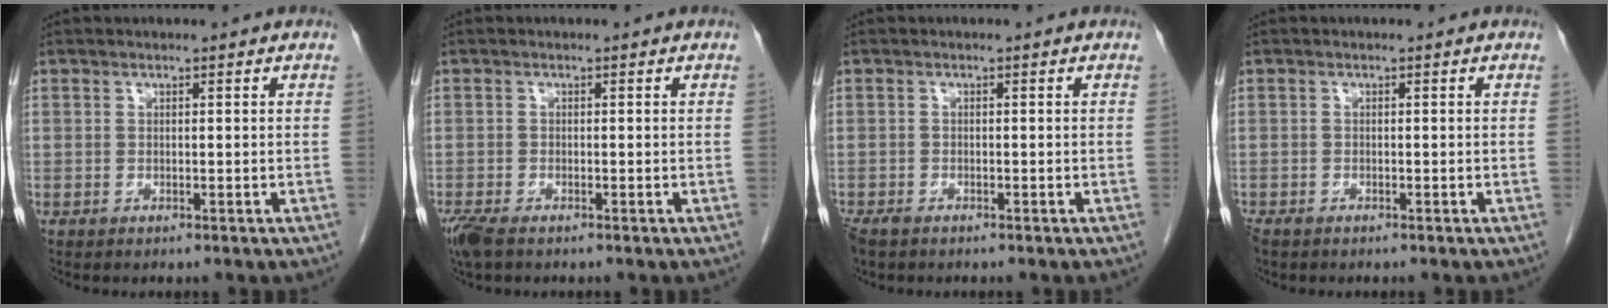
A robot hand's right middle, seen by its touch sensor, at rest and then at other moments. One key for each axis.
{"total": 3.7, "fx": -2.6, "fy": 1.2, "fz": 2.3, "tx": -0.056, "ty": -0.013, "tz": -0.048}
{"total": 2.4, "fx": -1.9, "fy": 0.9, "fz": 1.1, "tx": -0.025, "ty": -0.006, "tz": -0.031}
{"total": 1.5, "fx": -1.2, "fy": 0.6, "fz": 0.6, "tx": -0.016, "ty": -0.004, "tz": -0.019}